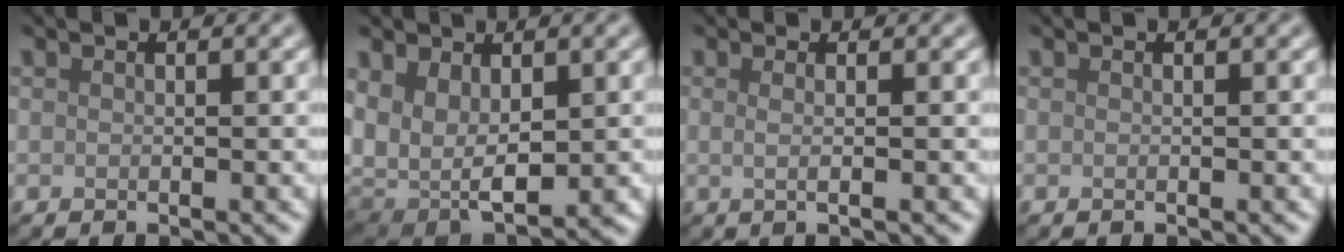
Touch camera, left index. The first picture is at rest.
{"total": 7.9, "force": [0.3, 5.5, 5.6], "torque": [-0.139, -0.024, 0.018]}
{"total": 2.1, "force": [0.3, 0.8, 1.9], "torque": [-0.022, -0.002, -0.018]}
{"total": 0.0}